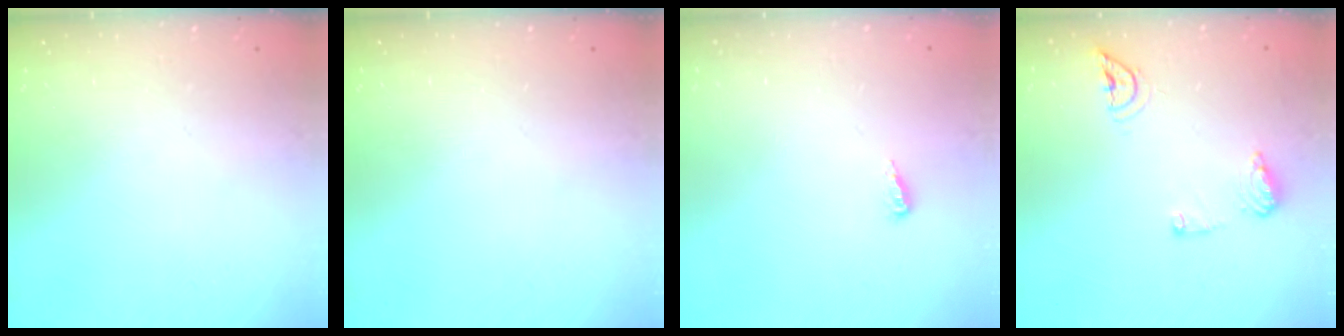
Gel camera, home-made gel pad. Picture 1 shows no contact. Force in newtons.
{"total": 0.0}
{"total": 4.3, "press": 4.2, "slide": 0.9}
{"total": 8.5, "press": 8.5, "slide": 0.1}